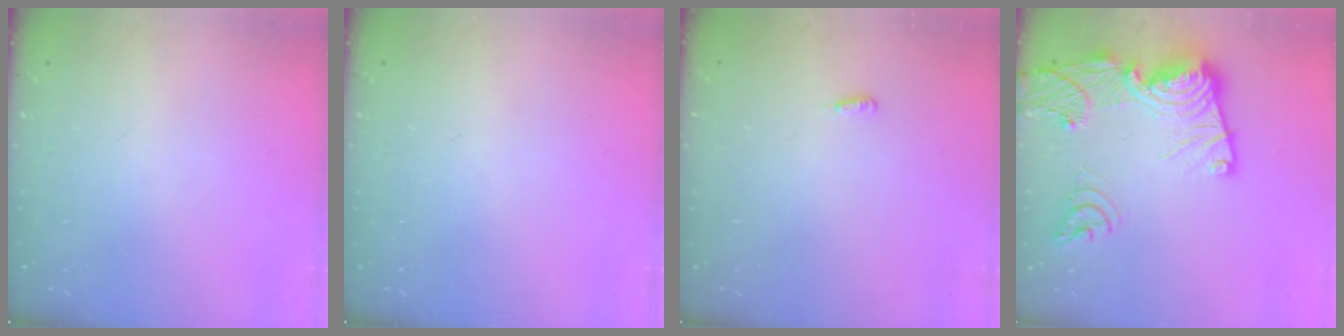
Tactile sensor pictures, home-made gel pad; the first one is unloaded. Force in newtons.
{"total": 0.0}
{"total": 2.7, "press": 2.6, "slide": 0.9}
{"total": 21.8, "press": 21.7, "slide": 2.3}